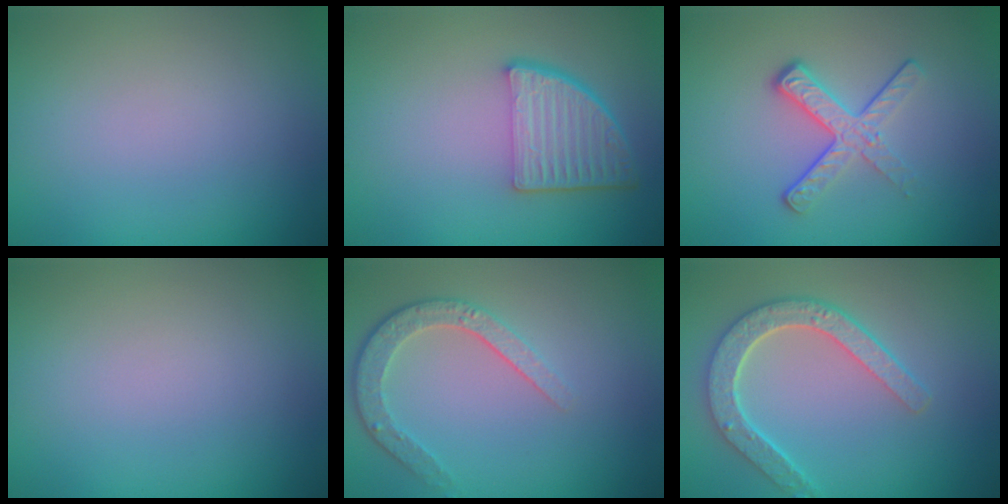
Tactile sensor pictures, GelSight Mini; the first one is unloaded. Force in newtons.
{"total": 5.0, "press": 3.7, "slide": 3.4}
{"total": 3.7, "press": 2.5, "slide": 2.7}
{"total": 0.0}
{"total": 3.5, "press": 2.8, "slide": 2.0}
{"total": 4.6, "press": 3.8, "slide": 2.7}